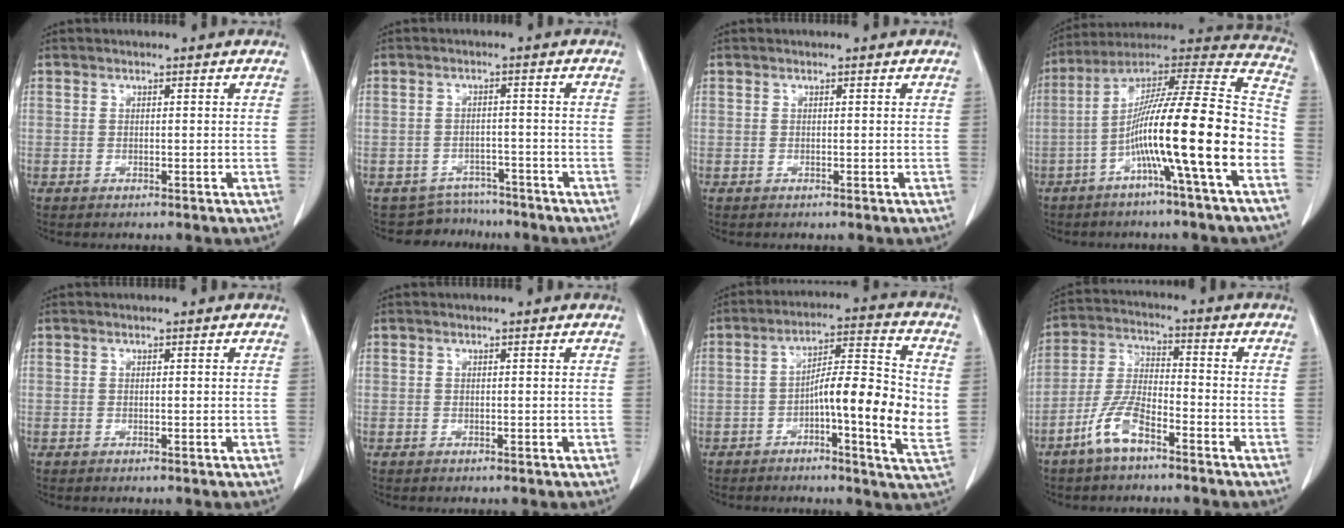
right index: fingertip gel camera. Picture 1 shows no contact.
{"total": 5.1, "force": [-4.6, 1.9, -1.2], "torque": [0.020, 0.020, -0.066]}
{"total": 0.0}
{"total": 20.1, "force": [-6.3, -0.5, 19.1], "torque": [-0.306, 0.010, -0.115]}
{"total": 0.0}
{"total": 0.0}
{"total": 14.0, "force": [-1.4, 1.7, 13.9], "torque": [-0.208, 0.010, -0.026]}
{"total": 7.7, "force": [-5.0, 2.1, 5.6], "torque": [-0.127, -0.001, -0.101]}